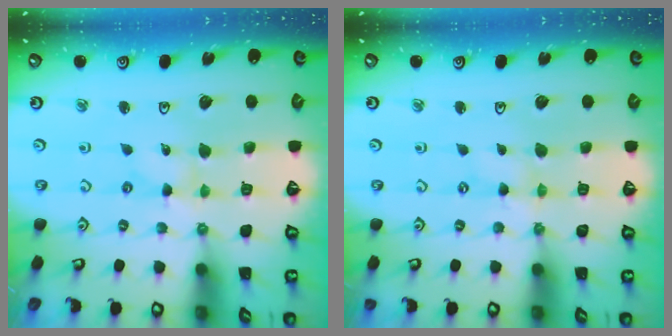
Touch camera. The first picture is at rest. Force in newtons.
{"total": 0.0}